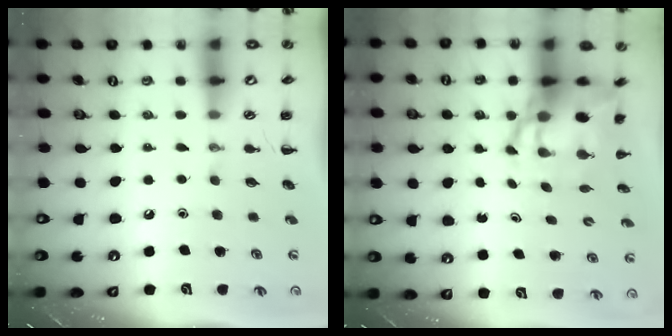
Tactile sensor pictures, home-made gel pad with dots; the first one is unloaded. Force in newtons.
{"total": 8.9, "press": 8.6, "slide": 2.3}